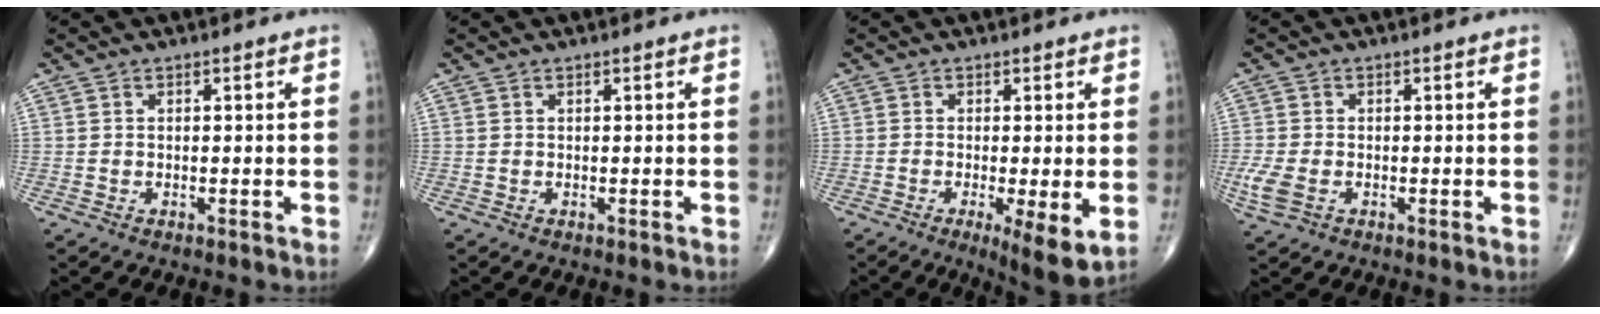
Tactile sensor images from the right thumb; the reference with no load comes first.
{"total": 0.0}
{"total": 7.0, "force": [-1.7, 1.6, 6.6], "torque": [-0.108, -0.022, -0.029]}
{"total": 4.0, "force": [-1.1, 2.5, 2.9], "torque": [-0.081, -0.003, -0.022]}